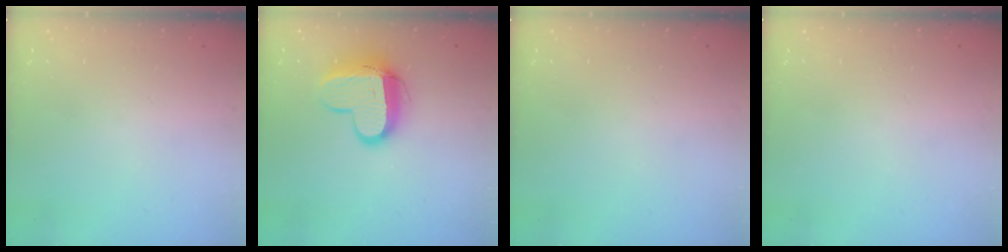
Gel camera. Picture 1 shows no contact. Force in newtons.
{"total": 12.4, "press": 12.4, "slide": 1.2}
{"total": 0.0}
{"total": 0.0}